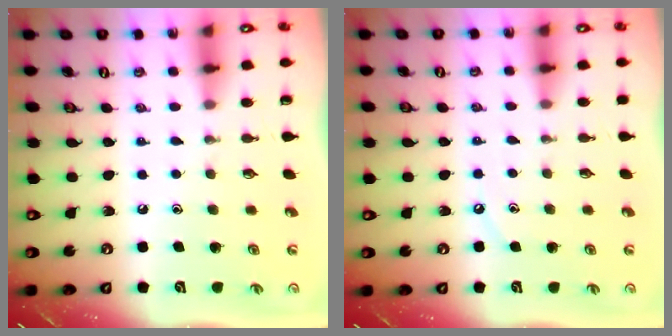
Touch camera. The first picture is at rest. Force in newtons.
{"total": 2.7, "press": 2.7, "slide": 0.5}